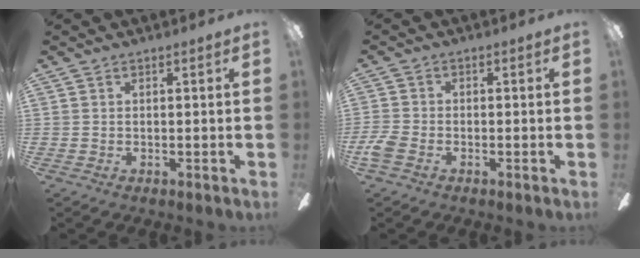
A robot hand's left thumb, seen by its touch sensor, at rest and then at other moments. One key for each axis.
{"total": 4.2, "fx": -1.9, "fy": 2.7, "fz": 2.6, "tx": -0.058, "ty": 0.006, "tz": -0.036}